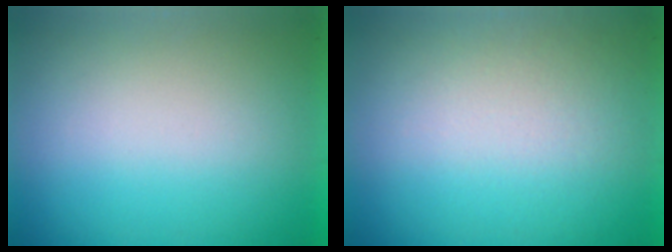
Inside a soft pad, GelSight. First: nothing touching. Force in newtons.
{"total": 2.7}